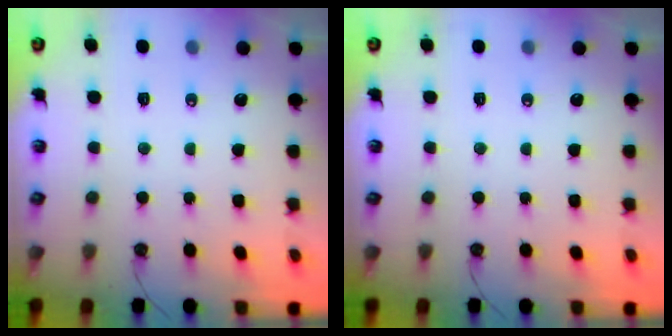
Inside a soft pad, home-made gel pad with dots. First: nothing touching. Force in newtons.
{"total": 0.0}